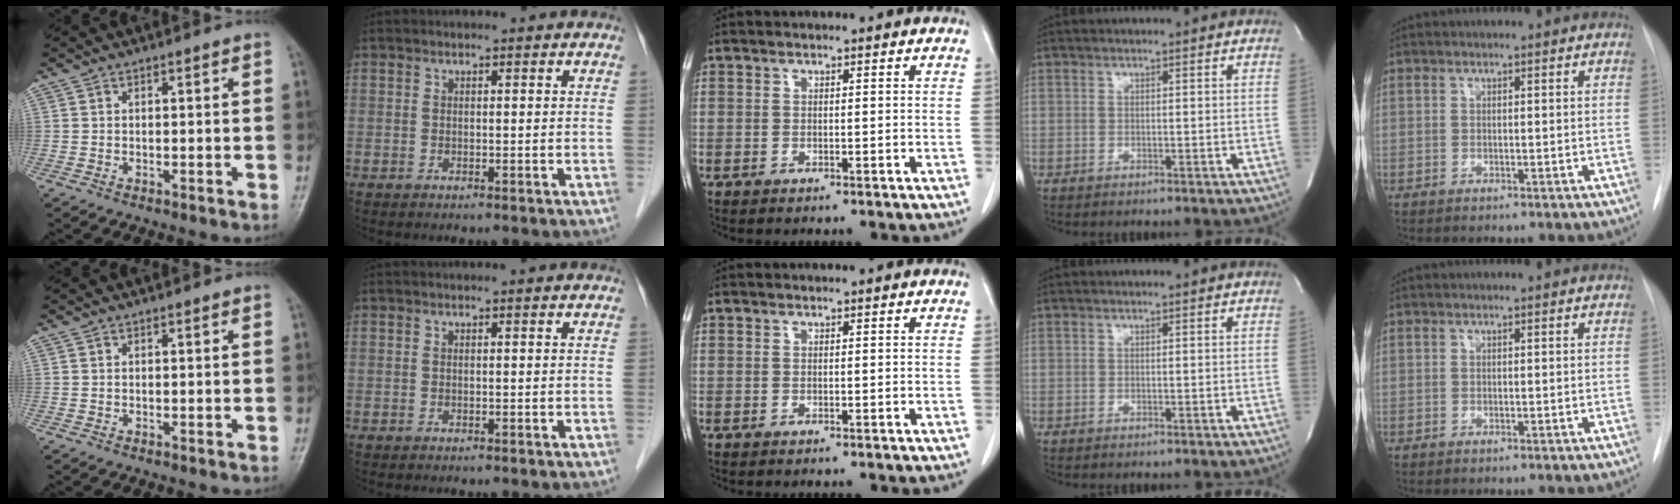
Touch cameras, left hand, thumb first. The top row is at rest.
{}